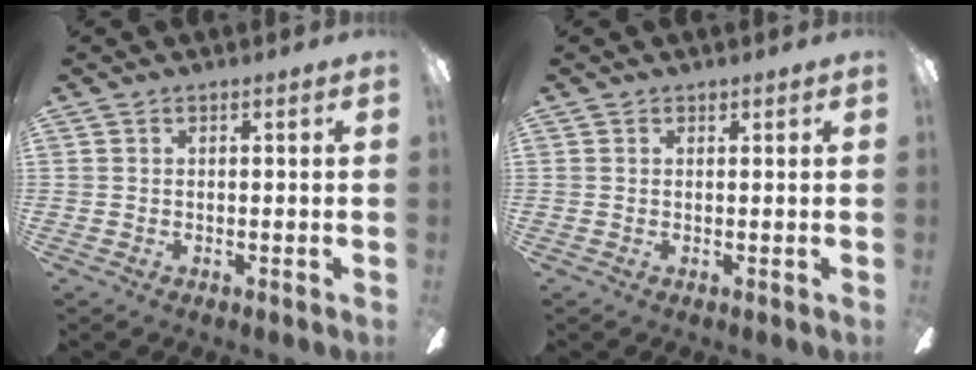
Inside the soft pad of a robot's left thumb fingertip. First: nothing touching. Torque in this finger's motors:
{"motor_torque": [0.08, 0.09, 0.13, -0.13, 0.00]}